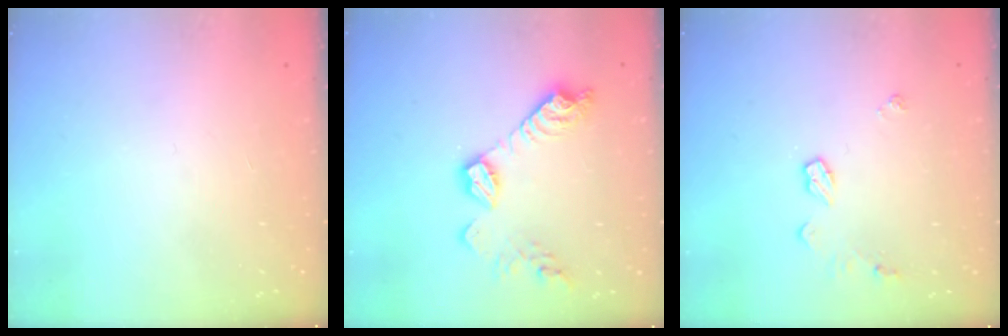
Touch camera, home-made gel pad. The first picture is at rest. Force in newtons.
{"total": 12.4, "press": 12.4, "slide": 0.8}
{"total": 6.8, "press": 6.8, "slide": 0.2}